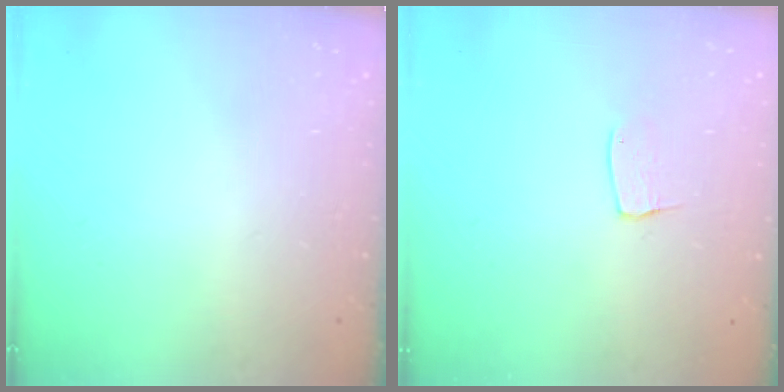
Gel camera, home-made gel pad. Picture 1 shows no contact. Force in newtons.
{"total": 5.6, "press": 5.6, "slide": 0.3}